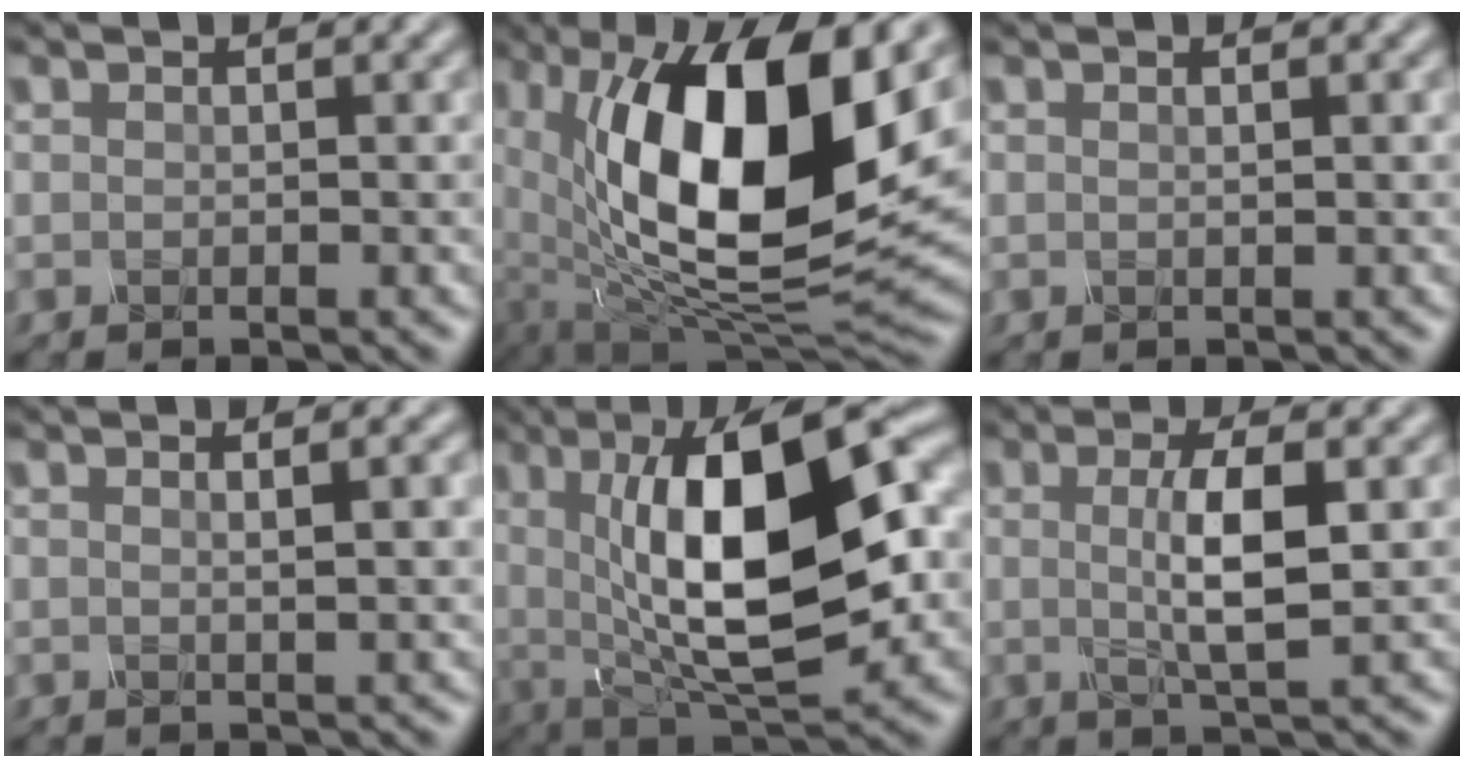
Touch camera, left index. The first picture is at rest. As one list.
[{"total": 17.0, "force": [3.0, 7.7, 14.9], "torque": [-0.247, 0.001, 0.044]}, {"total": 1.2, "force": [0.3, 0.5, 1.1], "torque": [-0.008, 0.001, -0.004]}, {"total": 4.2, "force": [1.1, 1.5, 3.8], "torque": [-0.027, 0.013, -0.007]}, {"total": 14.2, "force": [1.3, 5.4, 13.1], "torque": [-0.191, 0.006, 0.011]}, {"total": 4.9, "force": [0.2, 1.1, 4.7], "torque": [-0.088, 0.001, 0.006]}]